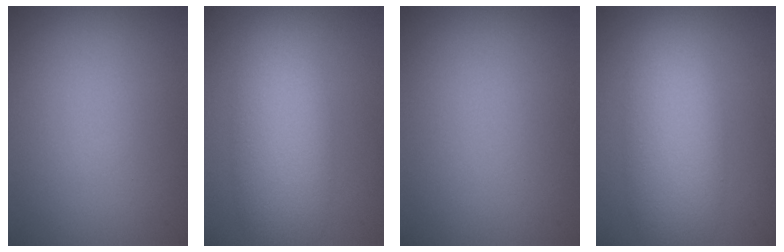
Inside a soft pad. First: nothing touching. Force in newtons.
{"total": 5.6, "press": 5.6, "slide": 0.1}
{"total": 0.0}
{"total": 5.6, "press": 5.6, "slide": 0.2}